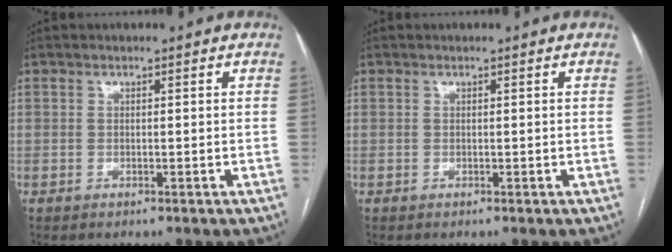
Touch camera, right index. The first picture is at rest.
{"total": 0.0}